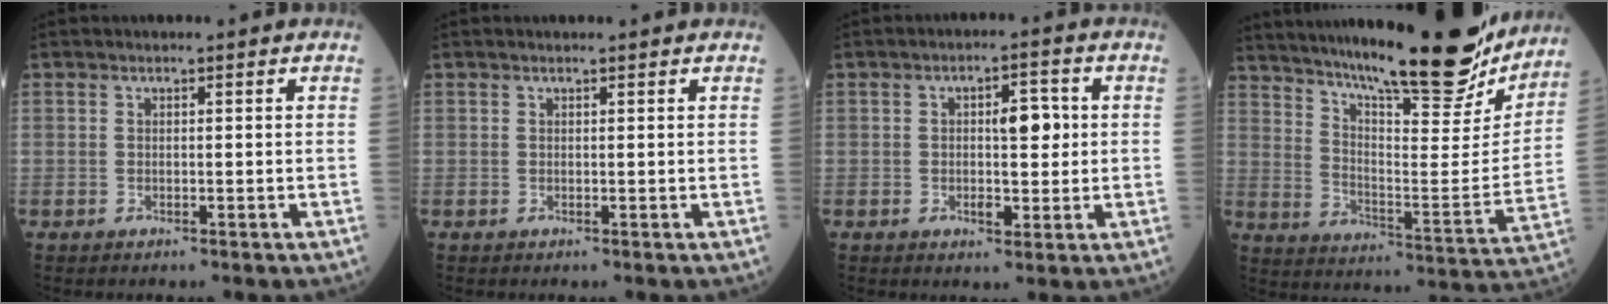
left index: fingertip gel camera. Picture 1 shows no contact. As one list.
[{"total": 1.1, "force": [1.0, 0.0, 0.4], "torque": [-0.010, 0.009, 0.014]}, {"total": 5.5, "force": [0.6, 2.4, 4.9], "torque": [-0.071, 0.009, 0.012]}, {"total": 28.0, "force": [23.5, 4.6, 14.6], "torque": [-0.241, -0.038, 0.328]}]